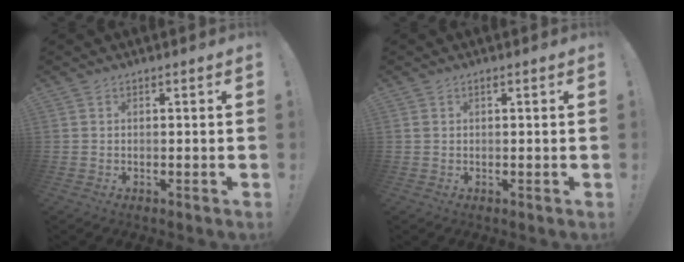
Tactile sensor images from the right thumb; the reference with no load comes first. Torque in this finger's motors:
{"motor_torque": [0.00, -0.04, 0.00, 0.11, 0.00]}